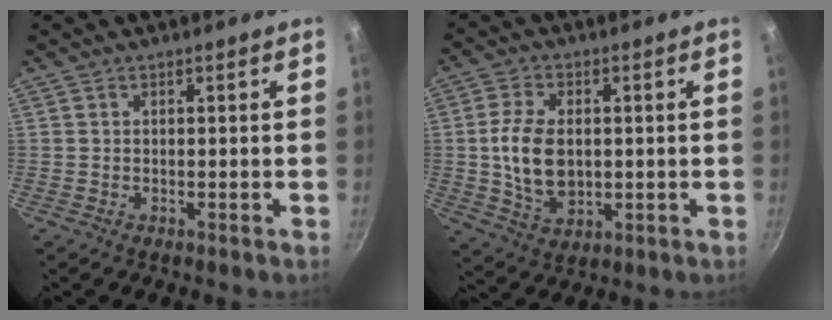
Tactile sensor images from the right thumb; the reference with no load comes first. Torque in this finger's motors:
{"motor_torque": [-0.26, 0.97, 1.12, -0.23, 0.06]}